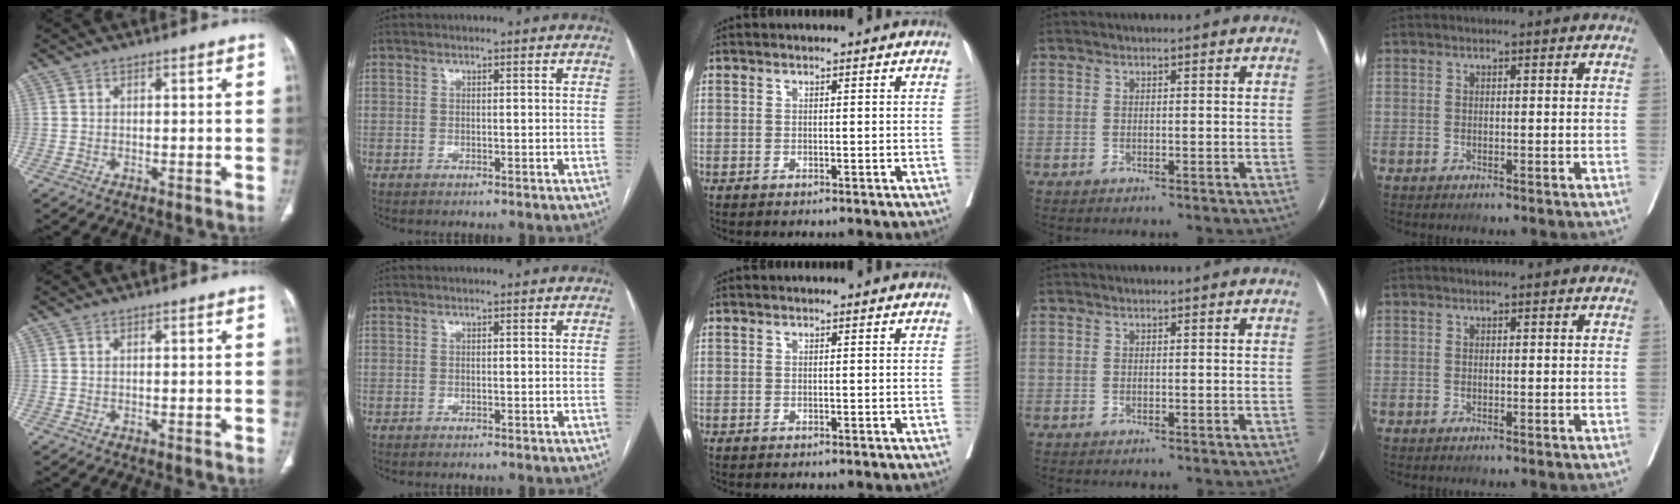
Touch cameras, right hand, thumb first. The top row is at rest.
{}